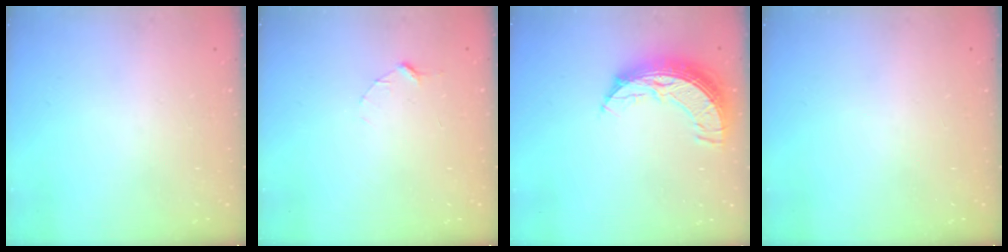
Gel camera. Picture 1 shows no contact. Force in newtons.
{"total": 2.9, "press": 2.9, "slide": 0.3}
{"total": 10.9, "press": 10.9, "slide": 0.9}
{"total": 0.0}